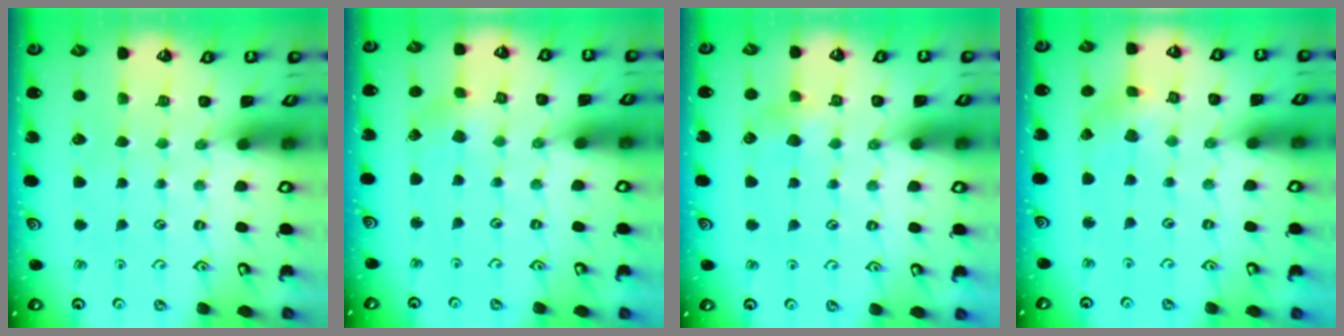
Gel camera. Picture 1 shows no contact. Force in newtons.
{"total": 1.9, "press": 1.9, "slide": 0.2}
{"total": 4.4, "press": 4.3, "slide": 0.7}
{"total": 2.2, "press": 2.2, "slide": 0.2}